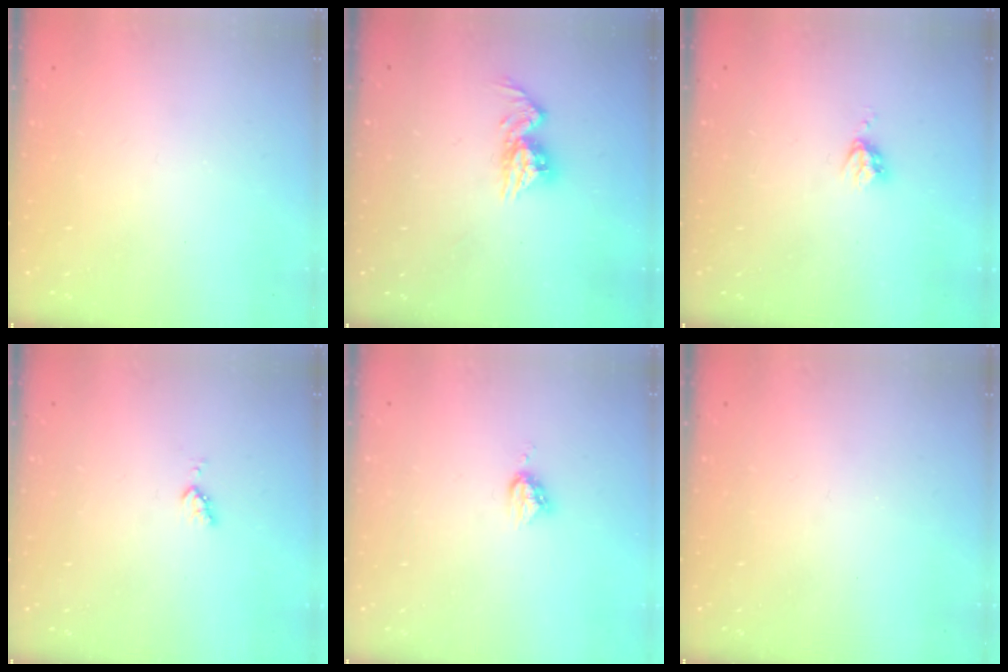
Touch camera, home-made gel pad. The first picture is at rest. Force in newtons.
{"total": 9.8, "press": 9.8, "slide": 0.8}
{"total": 4.0, "press": 3.9, "slide": 0.6}
{"total": 3.6, "press": 3.5, "slide": 0.4}
{"total": 5.1, "press": 5.1, "slide": 0.0}
{"total": 0.0}